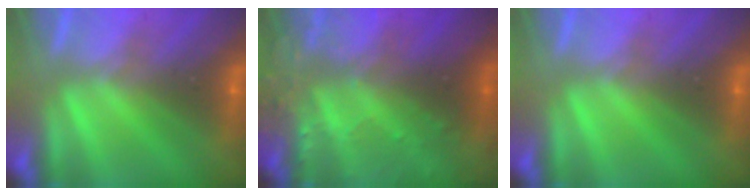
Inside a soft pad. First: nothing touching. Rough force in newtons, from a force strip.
{"total": 7.7}
{"total": 0.0}